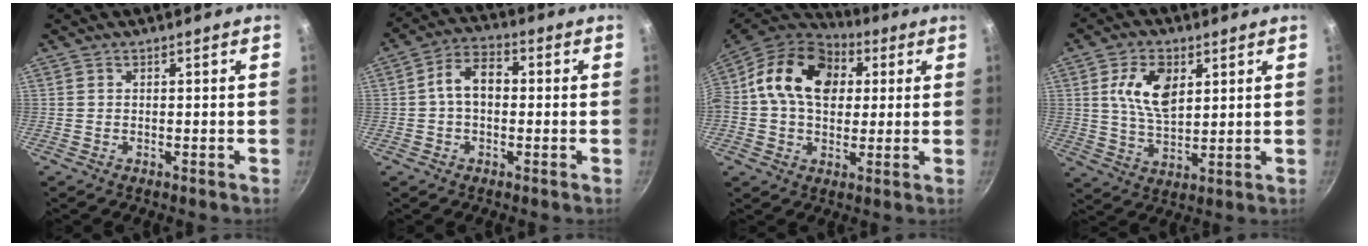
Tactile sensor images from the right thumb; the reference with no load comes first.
{"total": 7.5, "force": [0.2, 5.0, 5.6], "torque": [-0.075, 0.026, -0.009]}
{"total": 18.6, "force": [4.2, 13.6, 12.0], "torque": [-0.180, 0.019, 0.054]}
{"total": 10.4, "force": [3.3, 6.0, 7.8], "torque": [-0.128, -0.015, 0.063]}